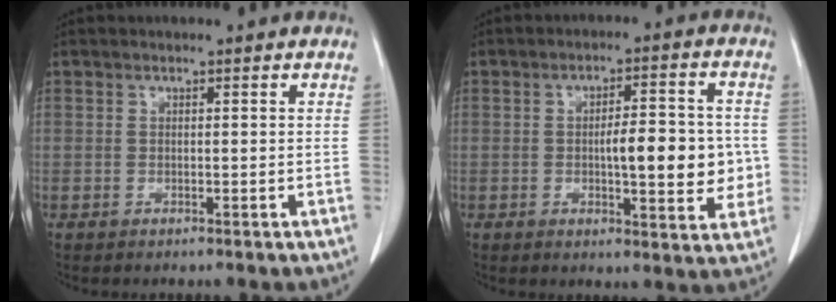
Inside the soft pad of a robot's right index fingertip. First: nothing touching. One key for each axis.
{"total": 10.0, "fx": -0.7, "fy": 2.9, "fz": 9.5, "tx": -0.131, "ty": 0.009, "tz": -0.005}